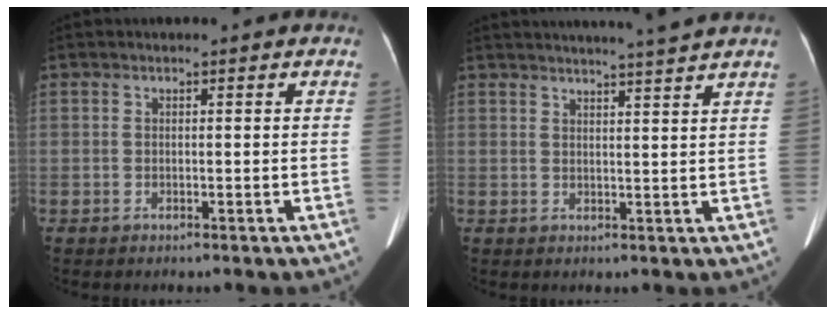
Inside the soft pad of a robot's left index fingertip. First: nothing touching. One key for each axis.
{"total": 9.1, "fx": 8.3, "fy": -1.7, "fz": 3.3, "tx": -0.043, "ty": -0.002, "tz": 0.101}